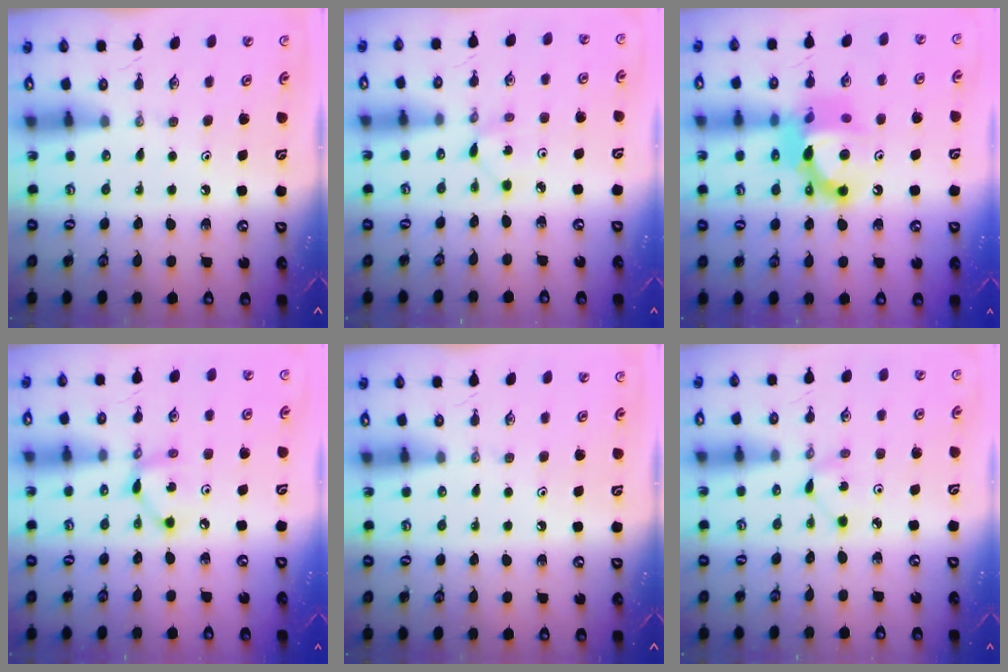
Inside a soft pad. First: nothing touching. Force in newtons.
{"total": 1.2, "press": 1.2, "slide": 0.1}
{"total": 13.9, "press": 13.9, "slide": 1.2}
{"total": 6.7, "press": 6.7, "slide": 0.2}
{"total": 0.0}
{"total": 1.8, "press": 1.8, "slide": 0.3}